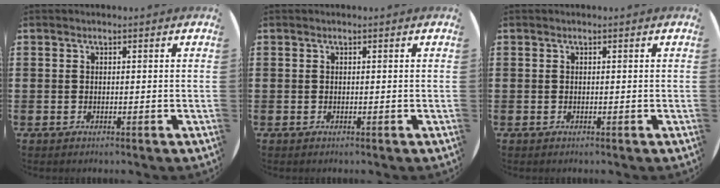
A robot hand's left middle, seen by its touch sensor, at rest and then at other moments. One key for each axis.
{"total": 0.0}
{"total": 0.0}